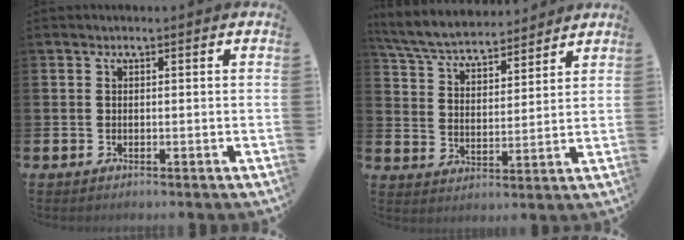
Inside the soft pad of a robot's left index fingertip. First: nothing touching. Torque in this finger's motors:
{"motor_torque": [1.11, -1.03, 0.72, 0.09]}